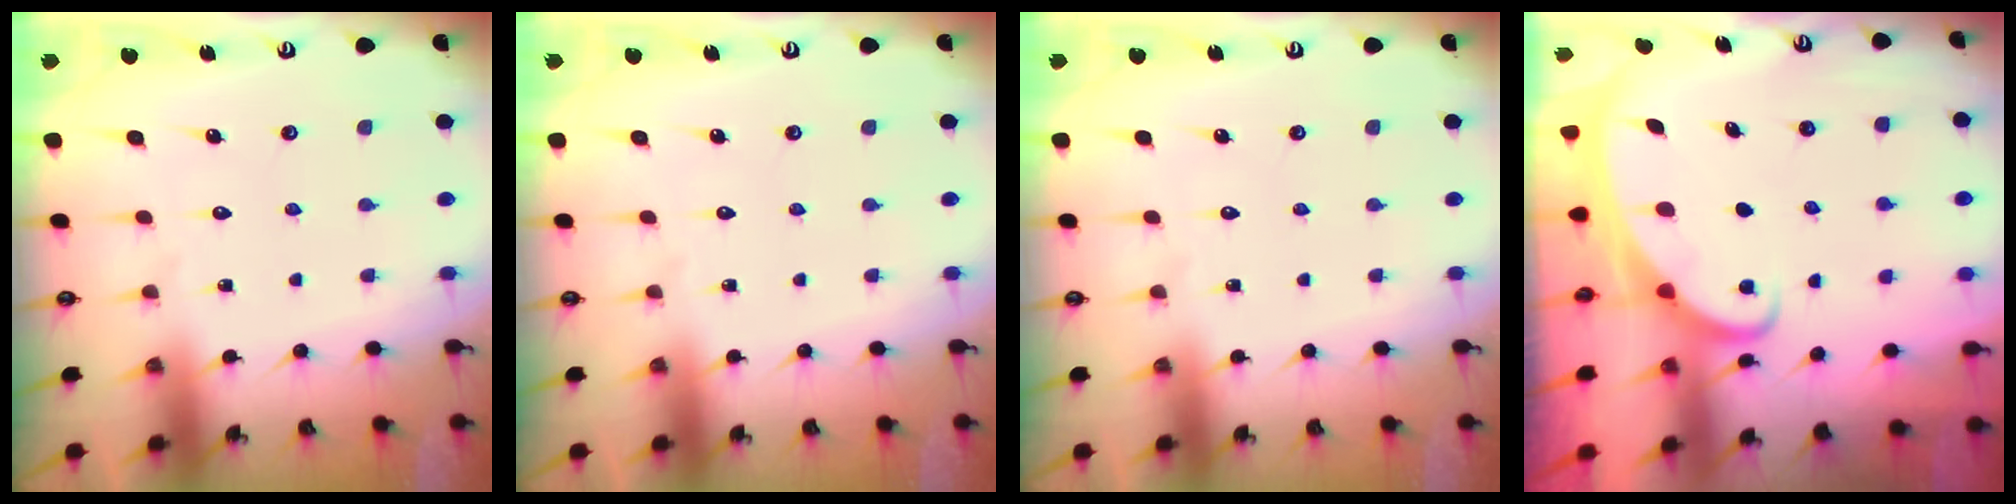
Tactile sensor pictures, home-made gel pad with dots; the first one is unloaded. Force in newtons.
{"total": 0.0}
{"total": 0.0}
{"total": 2.1, "press": 2.1, "slide": 0.3}